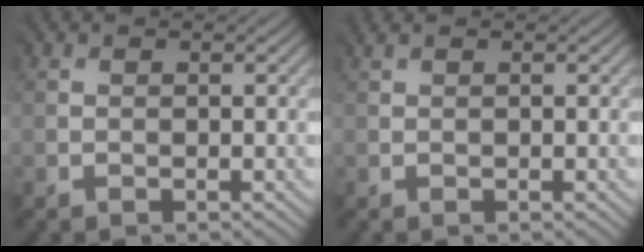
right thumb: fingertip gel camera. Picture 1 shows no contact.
{"total": 1.4, "force": [0.7, 0.4, 1.1], "torque": [-0.025, 0.005, 0.011]}